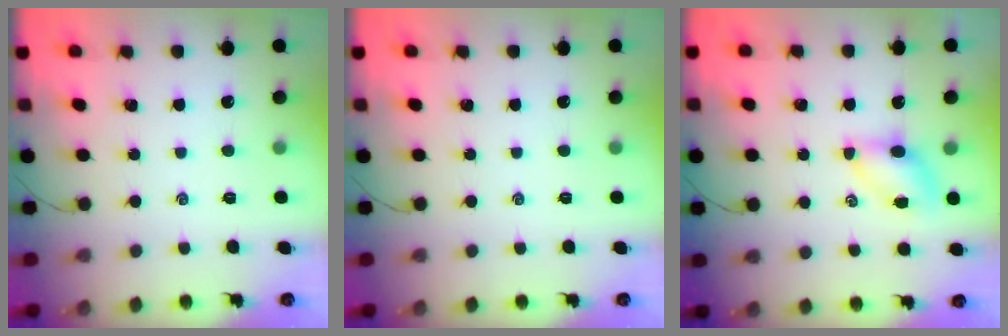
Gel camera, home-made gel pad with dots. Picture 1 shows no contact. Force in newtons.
{"total": 0.0}
{"total": 5.5, "press": 5.4, "slide": 0.7}